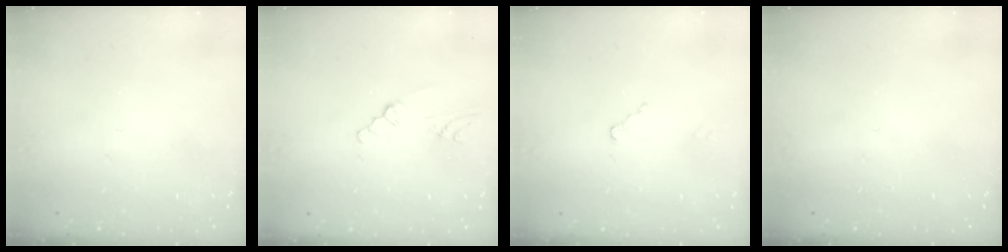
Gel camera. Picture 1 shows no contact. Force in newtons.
{"total": 1.0, "press": 0.9, "slide": 0.4}
{"total": 2.3, "press": 2.3, "slide": 0.4}
{"total": 0.0}